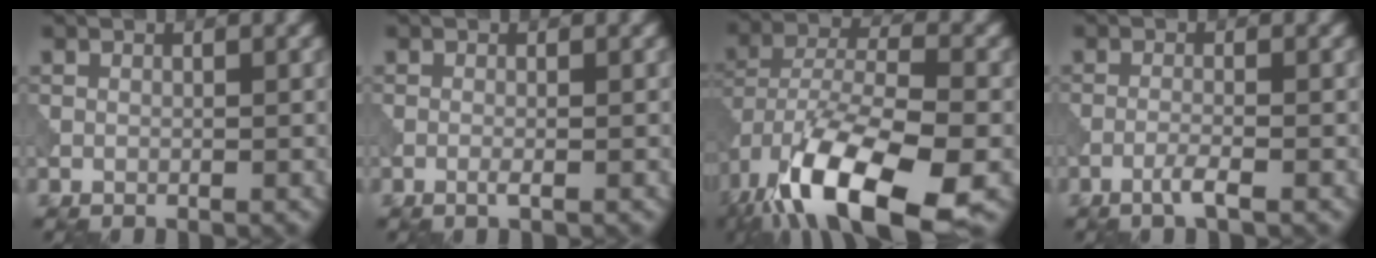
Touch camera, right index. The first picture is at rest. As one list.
[{"total": 0.7, "force": [-0.3, 0.1, 0.7], "torque": [-0.014, -0.002, -0.008]}, {"total": 15.0, "force": [-8.4, 6.0, 10.9], "torque": [-0.221, -0.022, -0.148]}, {"total": 1.8, "force": [-1.0, 0.2, 1.4], "torque": [-0.023, 0.006, -0.028]}]